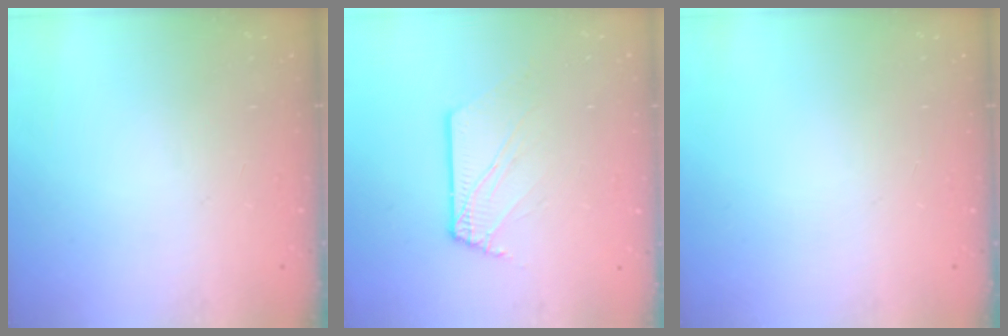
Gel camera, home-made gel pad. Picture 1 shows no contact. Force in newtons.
{"total": 3.3, "press": 3.2, "slide": 0.3}
{"total": 0.0}